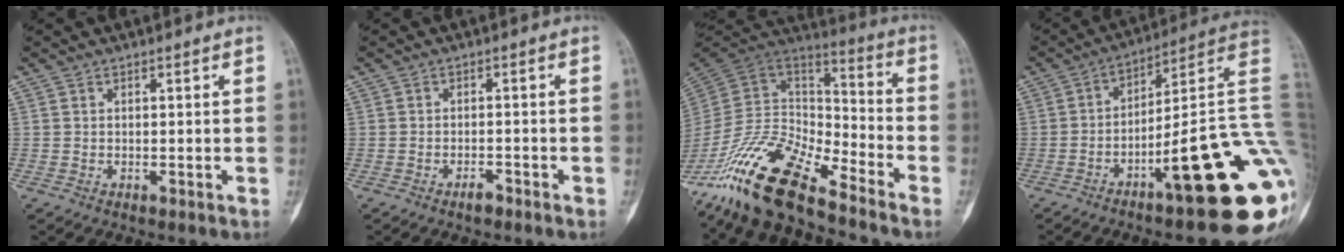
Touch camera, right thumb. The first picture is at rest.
{"total": 1.9, "force": [-1.4, 0.8, 1.0], "torque": [-0.018, 0.007, -0.024]}
{"total": 19.5, "force": [-14.8, 6.2, 11.1], "torque": [-0.195, 0.083, -0.281]}
{"total": 24.9, "force": [-7.9, 4.8, 23.1], "torque": [-0.248, 0.055, -0.108]}